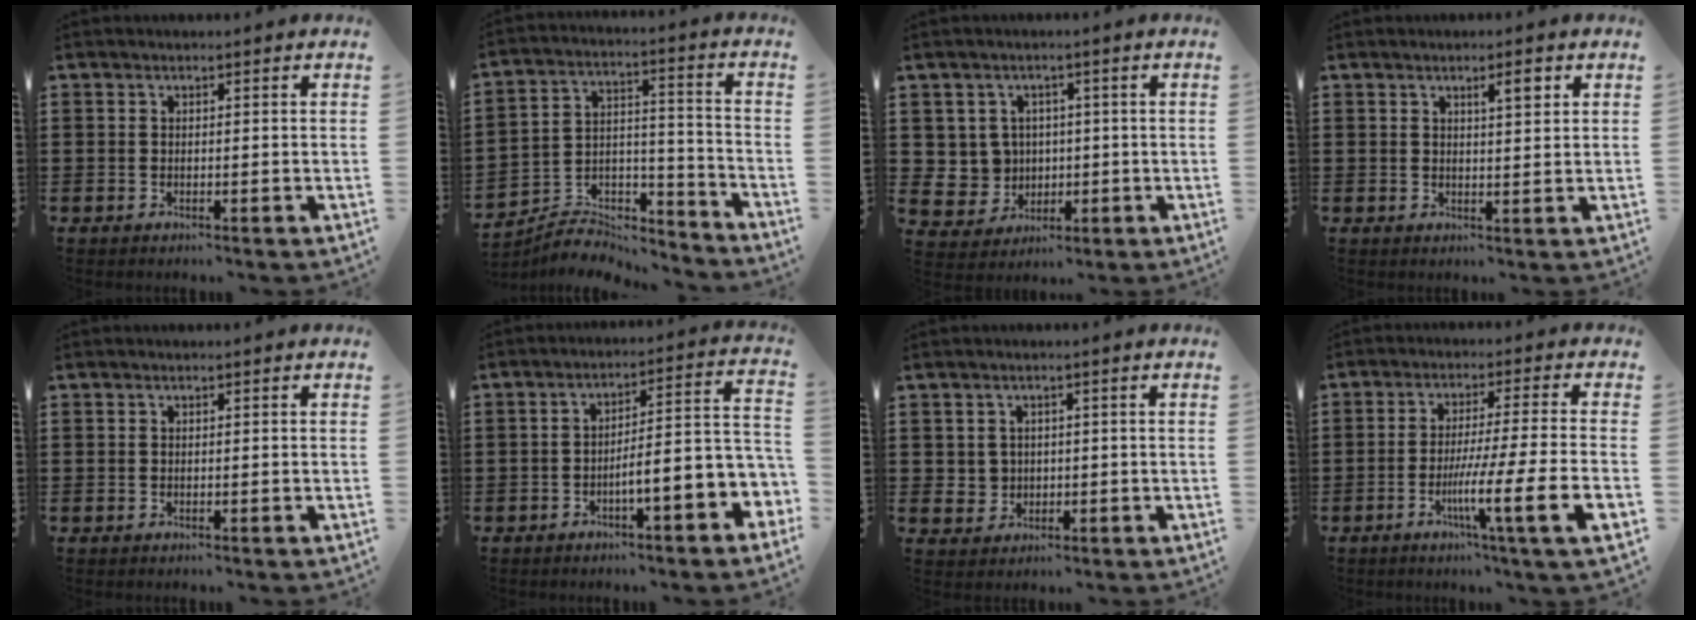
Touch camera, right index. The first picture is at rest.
{"total": 6.5, "force": [-6.2, 1.6, 0.7], "torque": [-0.014, 0.009, -0.124]}
{"total": 4.3, "force": [0.7, 4.2, 0.5], "torque": [-0.034, 0.010, 0.014]}
{"total": 2.8, "force": [1.4, 0.6, 2.4], "torque": [-0.033, -0.002, 0.019]}
{"total": 0.0}
{"total": 5.5, "force": [-2.7, 0.4, 4.8], "torque": [-0.078, -0.031, -0.058]}
{"total": 1.8, "force": [0.4, 1.8, 0.2], "torque": [-0.013, 0.008, 0.006]}
{"total": 10.3, "force": [-4.2, -0.6, 9.3], "torque": [-0.167, -0.017, -0.079]}